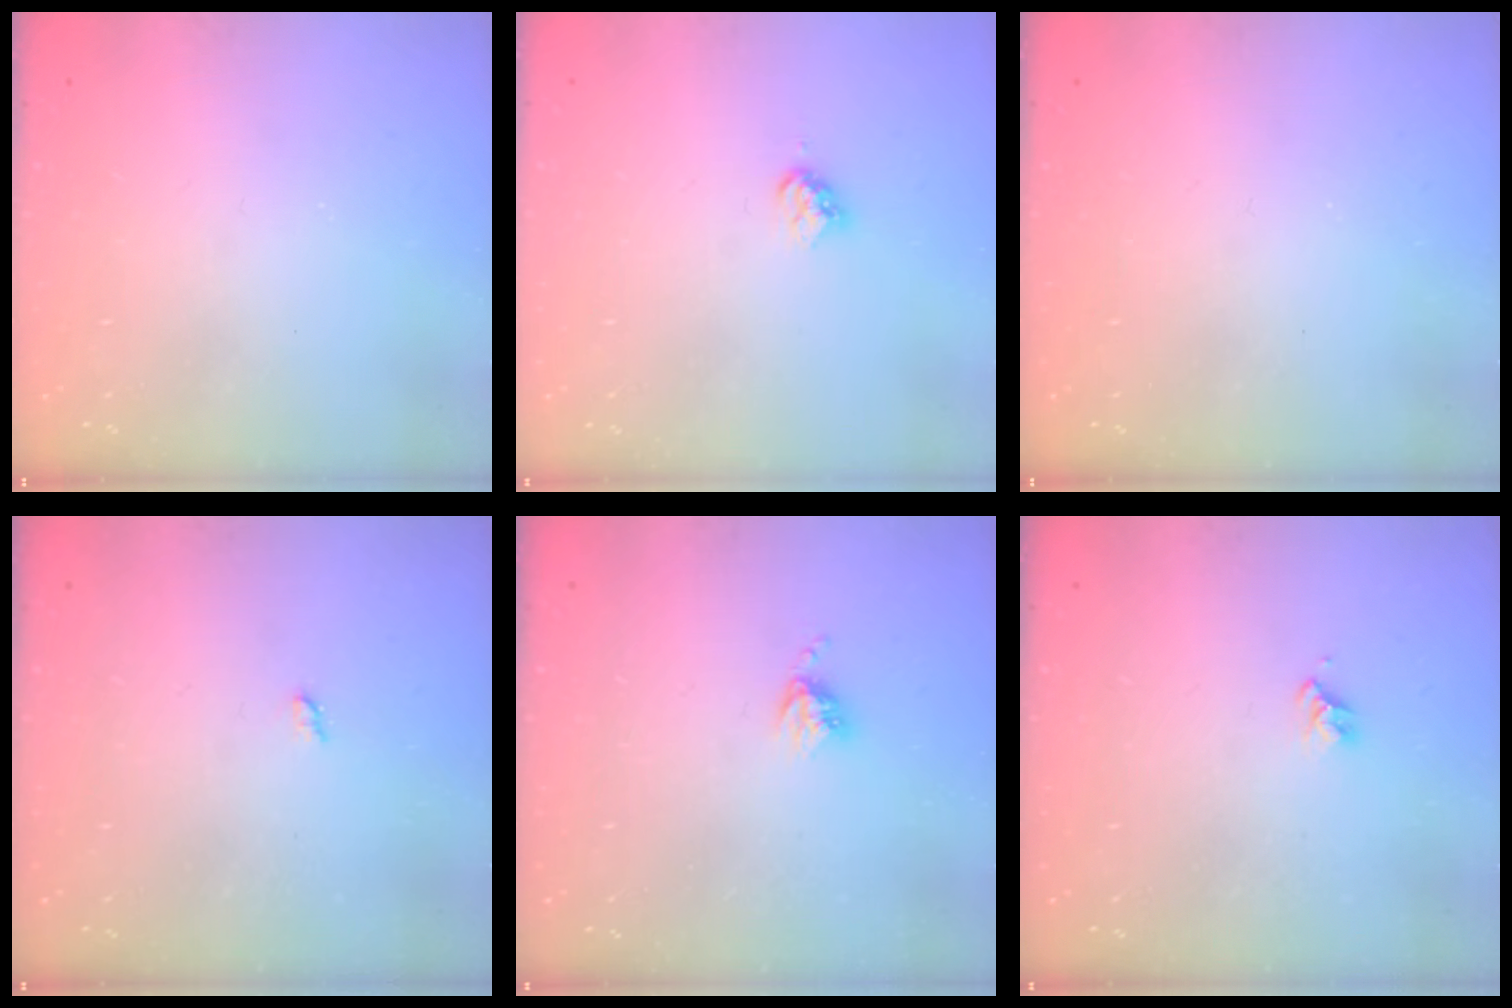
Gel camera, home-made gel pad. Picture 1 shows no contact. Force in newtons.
{"total": 3.1, "press": 3.1, "slide": 0.3}
{"total": 0.0}
{"total": 1.2, "press": 1.2, "slide": 0.2}
{"total": 3.6, "press": 3.6, "slide": 0.5}
{"total": 2.7, "press": 2.7, "slide": 0.2}